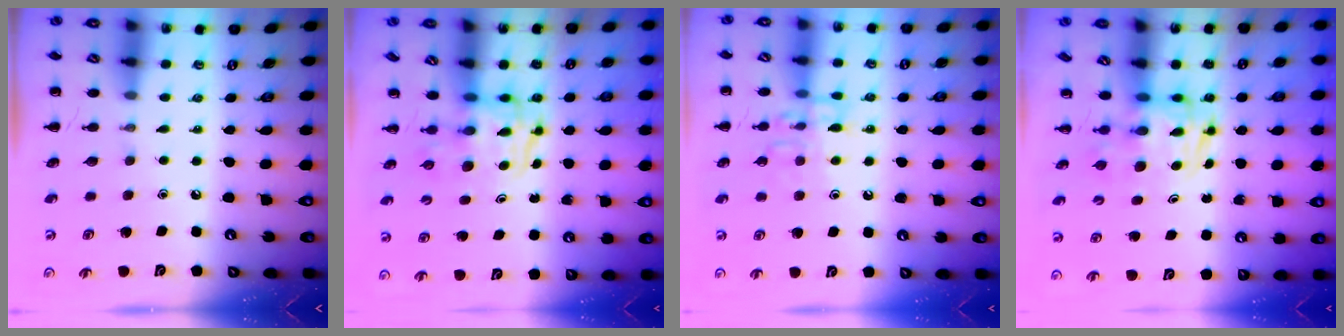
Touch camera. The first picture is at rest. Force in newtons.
{"total": 3.3, "press": 3.2, "slide": 0.6}
{"total": 10.9, "press": 10.9, "slide": 0.8}
{"total": 2.9, "press": 2.9, "slide": 0.5}